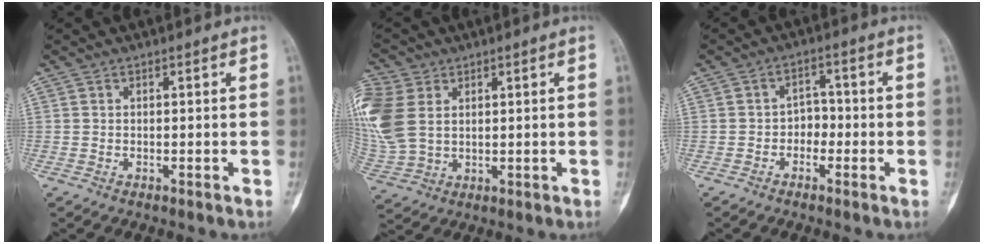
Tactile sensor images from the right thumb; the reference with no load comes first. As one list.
[{"total": 15.7, "force": [4.2, 11.2, 10.1], "torque": [-0.268, 0.004, 0.090]}, {"total": 3.6, "force": [-1.4, 2.8, 1.7], "torque": [0.001, 0.022, -0.032]}]